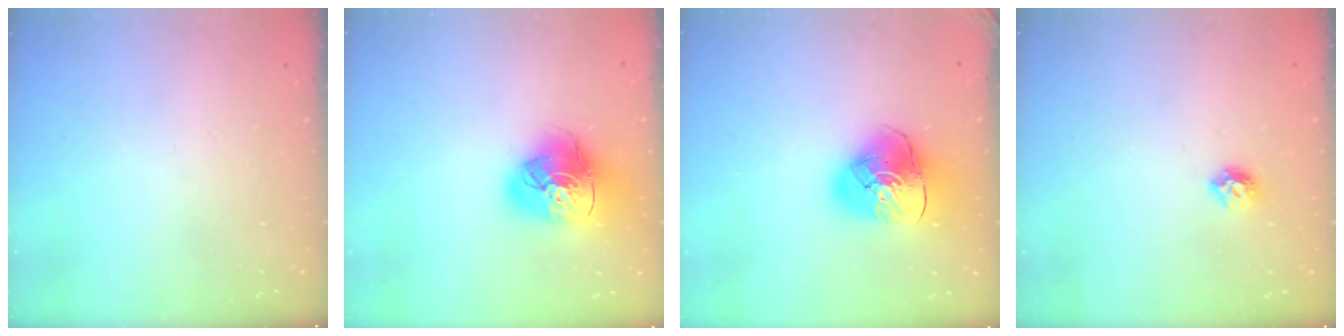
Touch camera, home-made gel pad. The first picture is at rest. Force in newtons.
{"total": 15.6, "press": 15.5, "slide": 1.6}
{"total": 12.9, "press": 12.8, "slide": 1.8}
{"total": 6.1, "press": 6.0, "slide": 0.9}